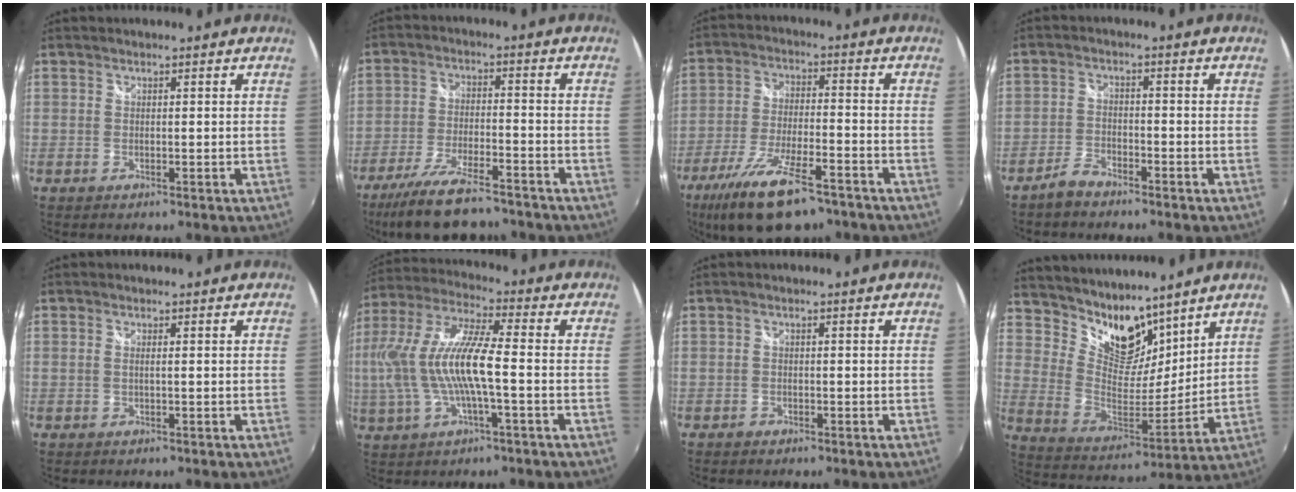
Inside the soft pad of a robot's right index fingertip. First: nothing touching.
{"total": 15.1, "force": [-12.5, 3.7, 7.5], "torque": [-0.163, -0.021, -0.207]}
{"total": 16.4, "force": [-11.2, 5.3, 10.6], "torque": [-0.219, -0.033, -0.192]}
{"total": 3.8, "force": [-3.3, 1.3, 1.5], "torque": [-0.044, 0.004, -0.064]}
{"total": 0.9, "force": [-0.1, -0.2, 0.9], "torque": [-0.016, -0.001, -0.004]}
{"total": 15.8, "force": [-1.4, 3.3, 15.4], "torque": [-0.290, -0.002, -0.027]}
{"total": 1.2, "force": [-0.9, 0.8, 0.2], "torque": [-0.007, -0.001, -0.014]}
{"total": 13.6, "force": [10.7, 6.6, 5.2], "torque": [-0.102, -0.004, 0.204]}